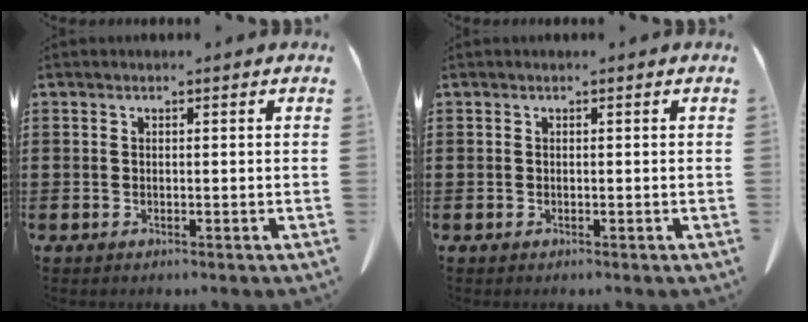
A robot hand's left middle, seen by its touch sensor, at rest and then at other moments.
{"total": 0.0}